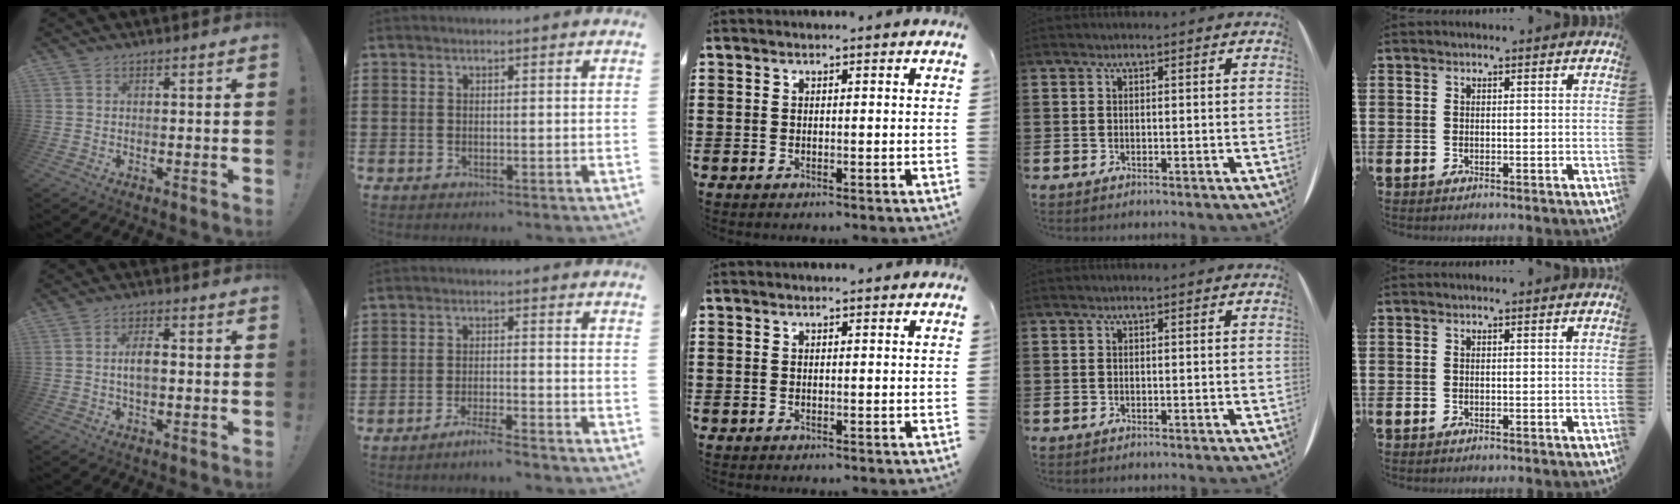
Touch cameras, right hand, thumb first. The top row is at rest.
{"thumb": {"total": 5.0, "force": [-0.3, 2.1, 4.5], "torque": [-0.072, 0.003, -0.011]}, "index": {"total": 3.6, "force": [-3.3, -0.3, 1.3], "torque": [-0.030, -0.003, -0.066]}}